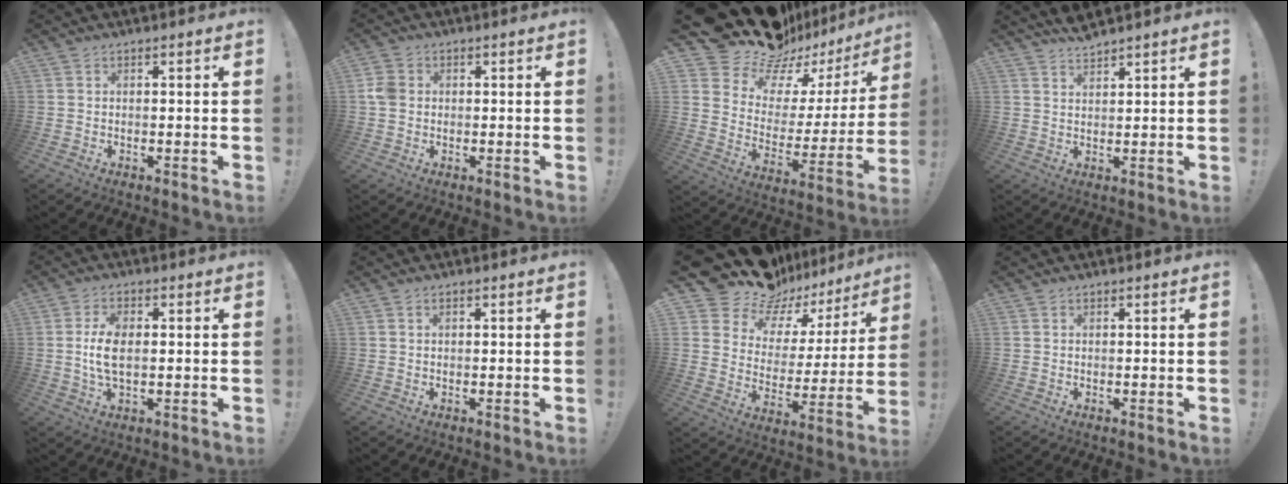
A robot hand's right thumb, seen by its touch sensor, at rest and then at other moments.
{"total": 5.2, "force": [0.1, 4.2, 3.0], "torque": [-0.056, 0.006, 0.002]}
{"total": 17.3, "force": [14.9, 7.9, 3.8], "torque": [-0.071, -0.118, 0.278]}
{"total": 3.4, "force": [3.3, 0.4, 0.8], "torque": [-0.019, -0.018, 0.061]}
{"total": 7.6, "force": [0.2, 4.1, 6.4], "torque": [-0.123, 0.000, 0.002]}
{"total": 0.6, "force": [0.2, 0.4, 0.4], "torque": [-0.008, 0.001, 0.003]}
{"total": 15.1, "force": [13.3, 6.7, 2.5], "torque": [-0.062, -0.110, 0.249]}
{"total": 0.0}